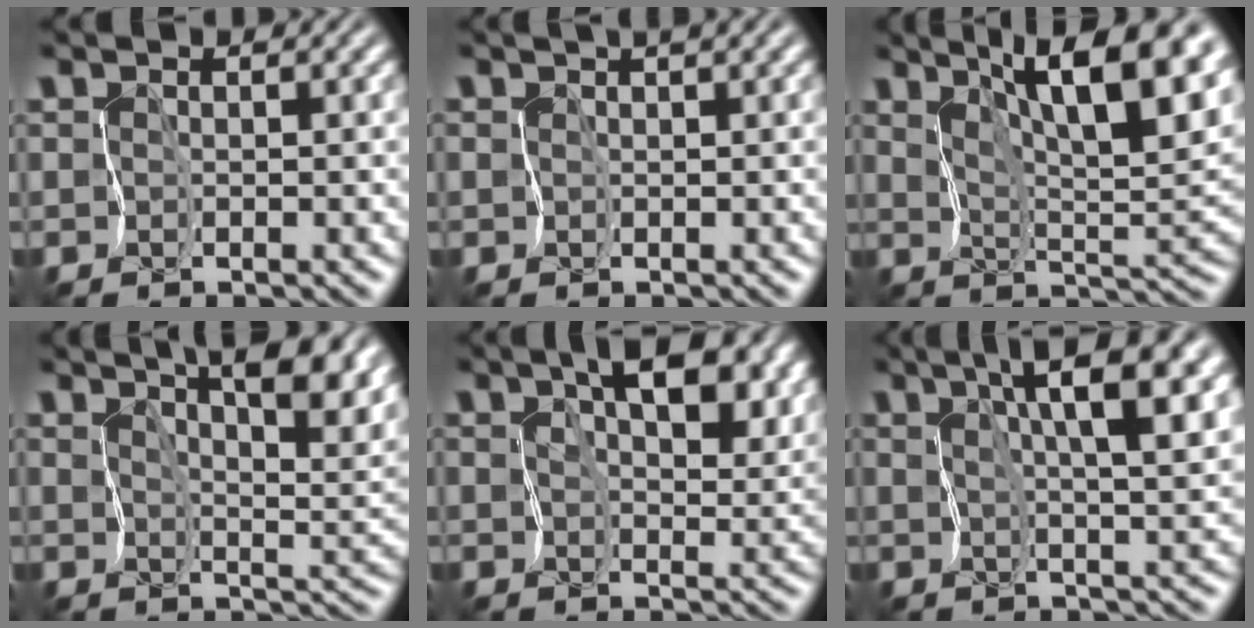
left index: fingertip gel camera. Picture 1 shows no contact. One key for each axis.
{"total": 1.5, "fx": 1.2, "fy": 0.1, "fz": 0.9, "tx": -0.015, "ty": 0.006, "tz": 0.017}
{"total": 12.0, "fx": 7.0, "fy": 3.6, "fz": 9.0, "tx": -0.121, "ty": 0.011, "tz": 0.091}
{"total": 11.1, "fx": 6.6, "fy": 4.2, "fz": 7.9, "tx": -0.106, "ty": 0.019, "tz": 0.081}
{"total": 8.4, "fx": 3.6, "fy": 4.2, "fz": 6.3, "tx": -0.095, "ty": 0.002, "tz": 0.054}
{"total": 8.8, "fx": 3.6, "fy": 2.3, "fz": 7.7, "tx": -0.113, "ty": 0.008, "tz": 0.055}